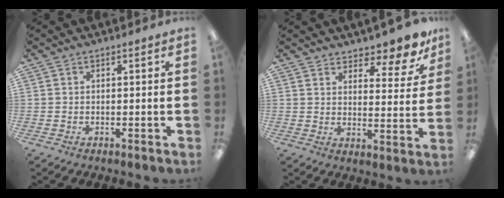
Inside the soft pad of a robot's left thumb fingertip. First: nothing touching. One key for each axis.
{"total": 8.4, "fx": 7.3, "fy": 2.3, "fz": 3.5, "tx": -0.037, "ty": -0.058, "tz": 0.123}